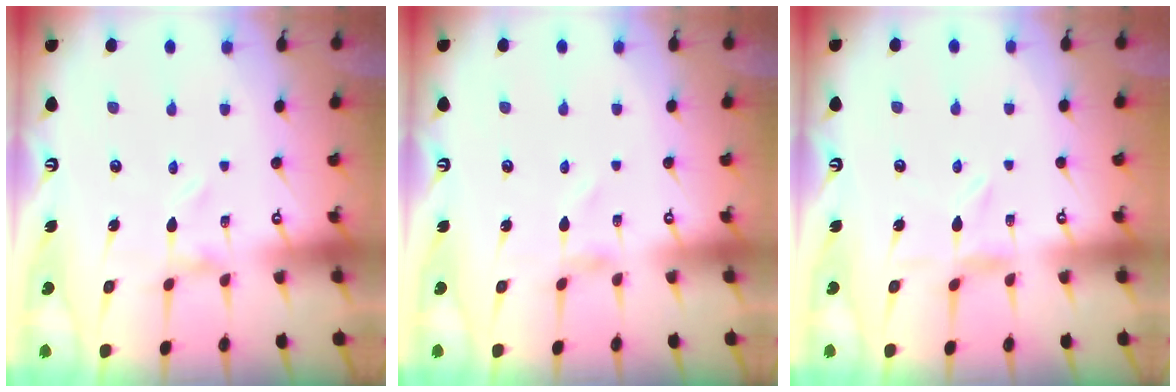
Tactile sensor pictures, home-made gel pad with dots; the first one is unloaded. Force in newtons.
{"total": 0.7, "press": 0.7, "slide": 0.1}
{"total": 0.0}